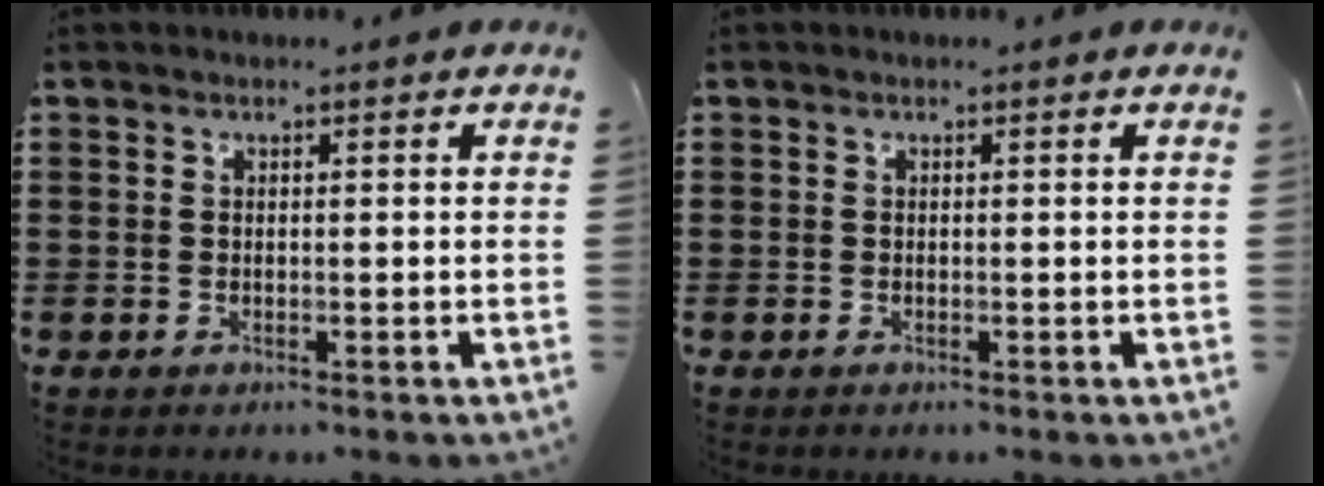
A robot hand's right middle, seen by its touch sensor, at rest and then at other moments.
{"total": 0.0}